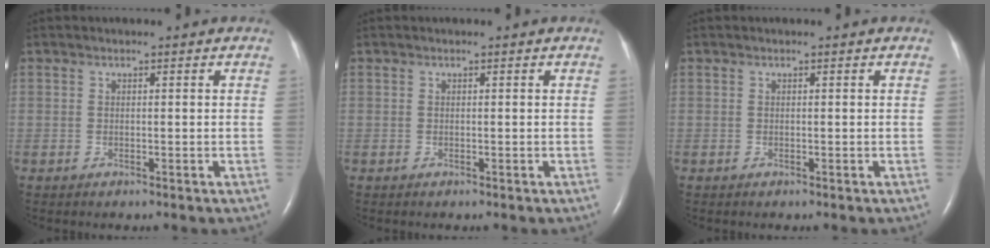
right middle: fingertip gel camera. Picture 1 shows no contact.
{"total": 0.0}
{"total": 0.0}